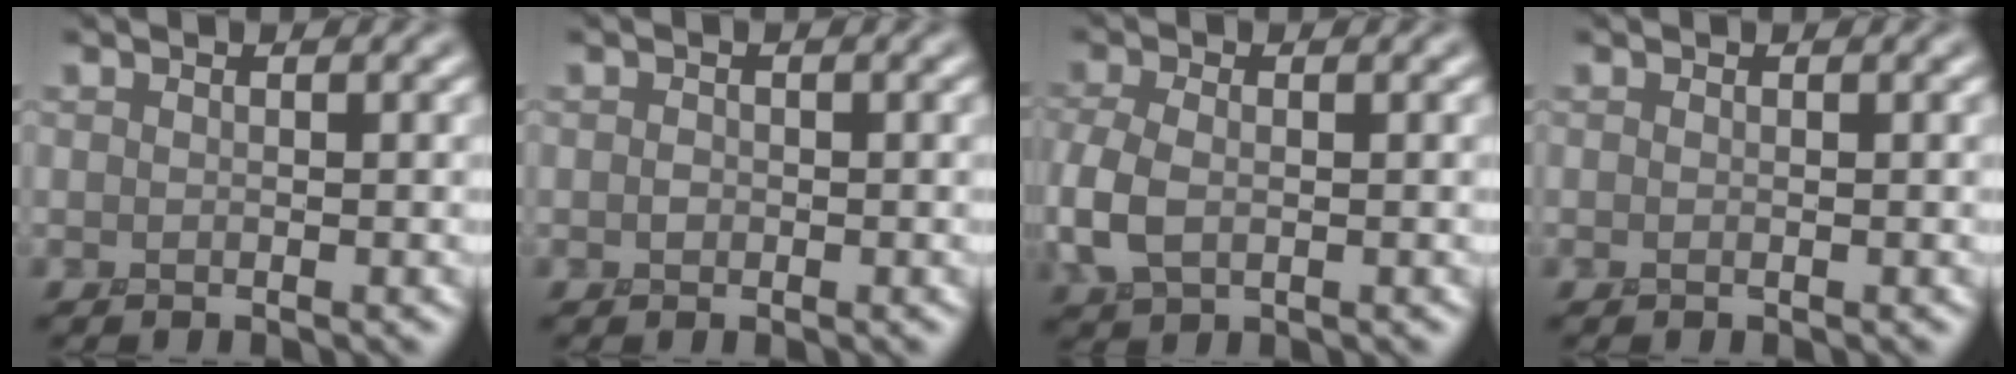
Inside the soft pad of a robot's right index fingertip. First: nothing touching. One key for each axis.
{"total": 0.6, "fx": -0.1, "fy": 0.6, "fz": 0.3, "tx": -0.006, "ty": -0.001, "tz": -0.006}
{"total": 3.7, "fx": -0.5, "fy": 2.4, "fz": 2.8, "tx": -0.083, "ty": -0.005, "tz": -0.011}
{"total": 0.0}